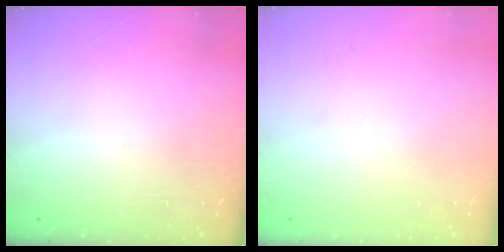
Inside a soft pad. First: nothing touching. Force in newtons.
{"total": 0.0}